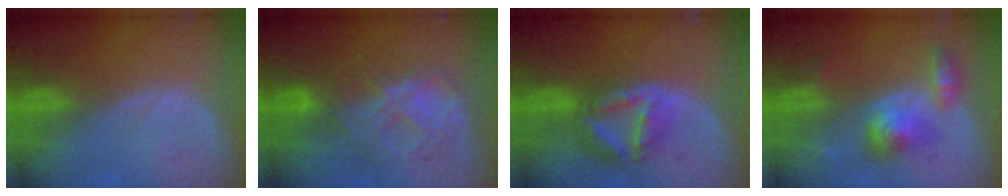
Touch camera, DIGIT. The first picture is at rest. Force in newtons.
{"total": 8.6, "press": 7.5, "slide": 4.1}
{"total": 8.4, "press": 7.3, "slide": 4.1}
{"total": 5.9, "press": 5.9, "slide": 0.1}